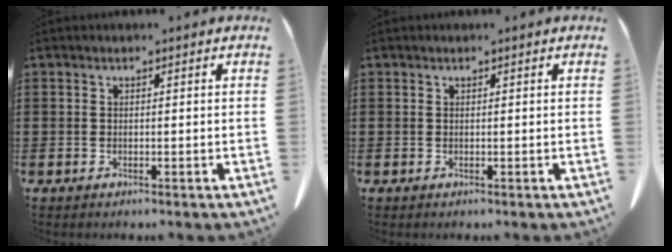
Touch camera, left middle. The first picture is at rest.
{"total": 0.0}